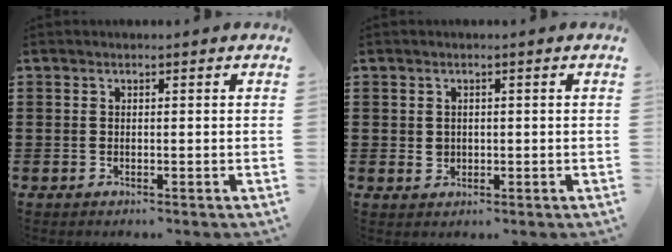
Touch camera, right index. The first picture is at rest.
{"total": 1.4, "force": [0.2, 1.3, 0.7], "torque": [-0.016, 0.007, 0.002]}